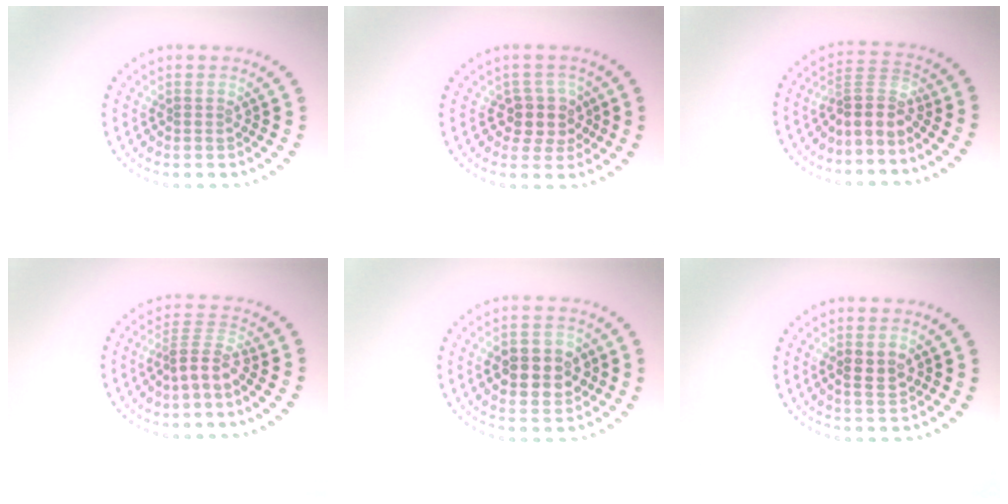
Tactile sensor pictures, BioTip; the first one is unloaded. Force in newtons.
{"total": 2.8, "press": 2.4, "slide": 1.5}
{"total": 3.3, "press": 2.5, "slide": 2.1}
{"total": 2.7, "press": 1.9, "slide": 2.0}
{"total": 5.6, "press": 5.5, "slide": 0.4}
{"total": 2.3, "press": 2.3, "slide": 0.4}